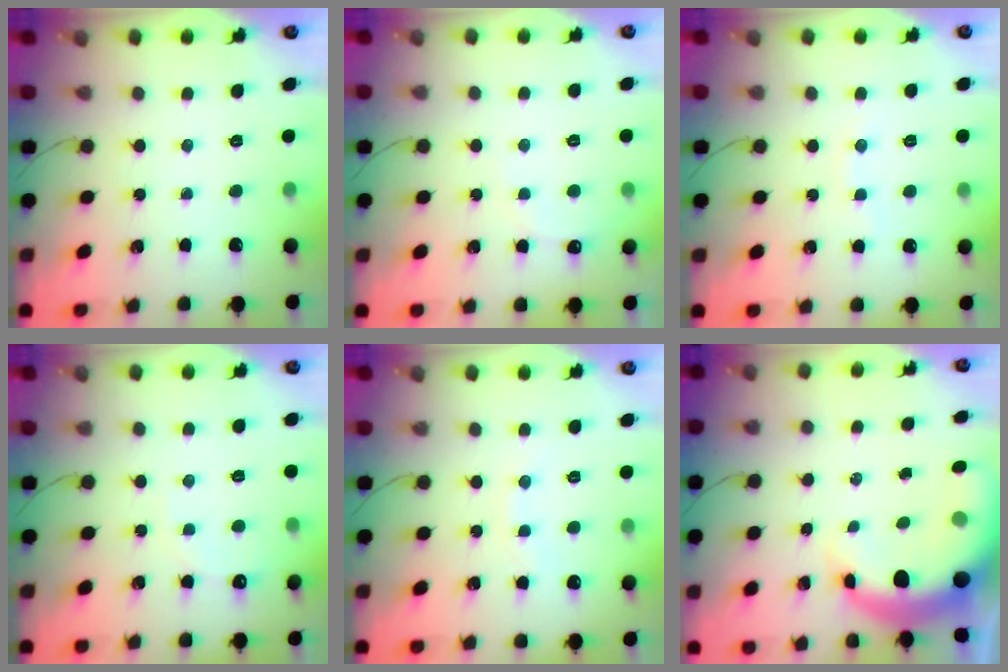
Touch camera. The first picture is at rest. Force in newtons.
{"total": 6.6, "press": 6.5, "slide": 1.3}
{"total": 2.6, "press": 2.5, "slide": 0.8}
{"total": 5.9, "press": 5.8, "slide": 1.3}
{"total": 4.8, "press": 4.7, "slide": 1.1}
{"total": 9.1, "press": 8.7, "slide": 2.4}